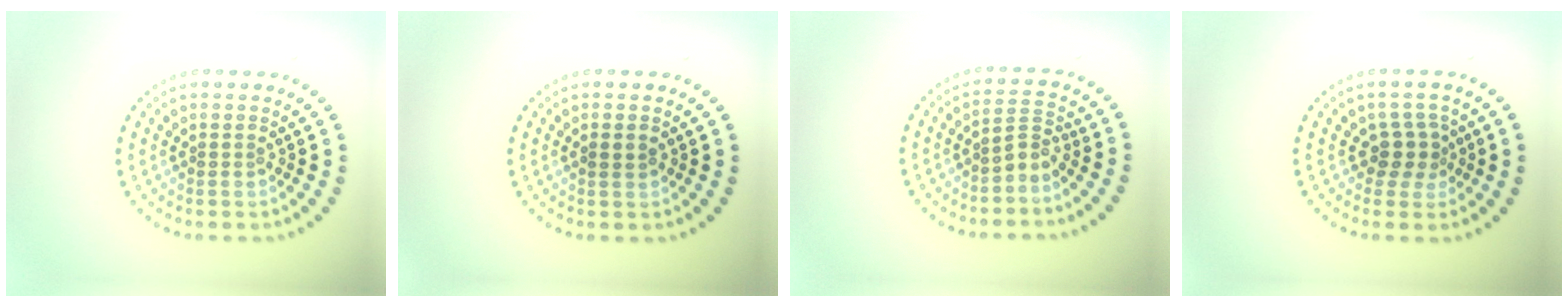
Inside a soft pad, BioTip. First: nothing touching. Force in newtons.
{"total": 1.0, "press": 1.0, "slide": 0.1}
{"total": 2.1, "press": 1.5, "slide": 1.5}
{"total": 2.3, "press": 1.9, "slide": 1.3}